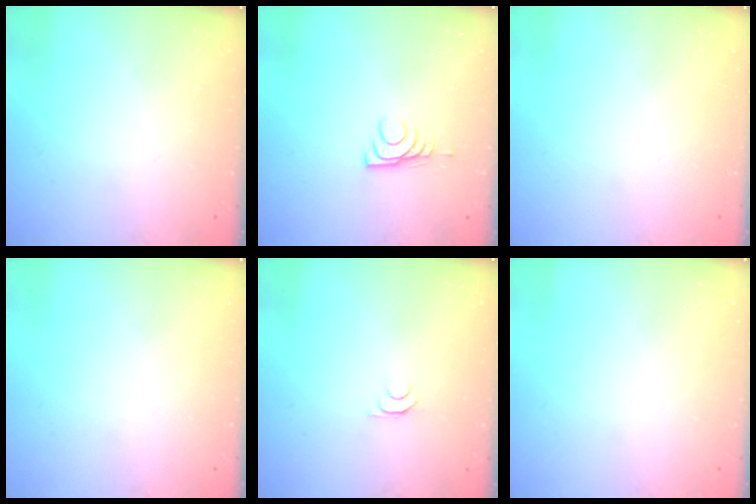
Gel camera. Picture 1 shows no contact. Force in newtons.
{"total": 6.6, "press": 6.6, "slide": 0.9}
{"total": 0.0}
{"total": 0.0}
{"total": 4.6, "press": 4.5, "slide": 0.7}
{"total": 0.0}